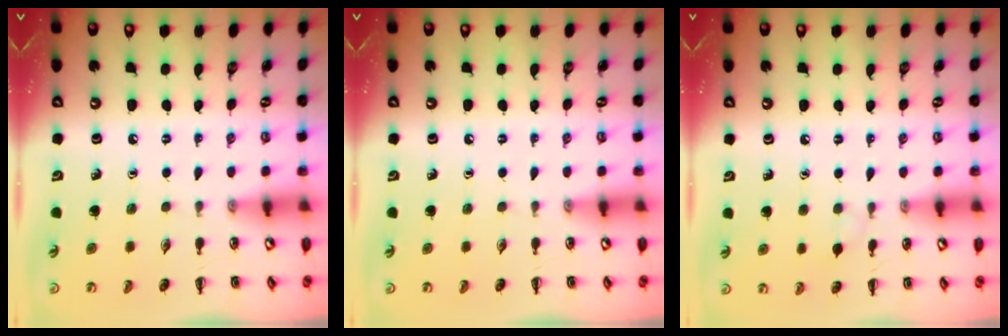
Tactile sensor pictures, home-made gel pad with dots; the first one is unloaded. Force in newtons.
{"total": 0.0}
{"total": 4.0, "press": 3.7, "slide": 1.6}